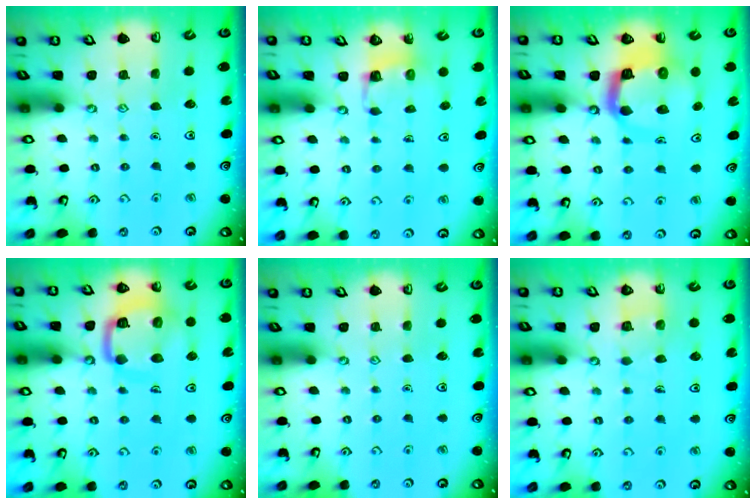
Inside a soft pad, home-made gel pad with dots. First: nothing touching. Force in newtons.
{"total": 3.1, "press": 3.0, "slide": 0.3}
{"total": 11.2, "press": 11.1, "slide": 1.5}
{"total": 14.2, "press": 14.1, "slide": 1.5}
{"total": 0.0}
{"total": 4.7, "press": 4.7, "slide": 0.4}